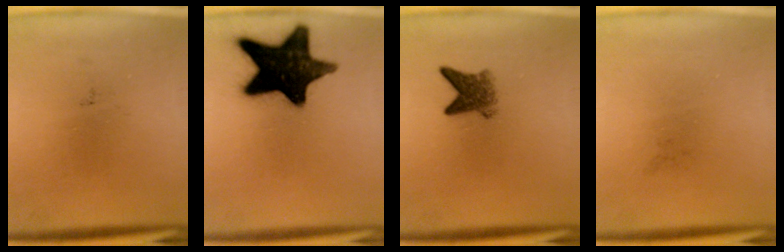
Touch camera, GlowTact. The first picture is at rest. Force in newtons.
{"total": 17.6}
{"total": 3.8}
{"total": 0.0}